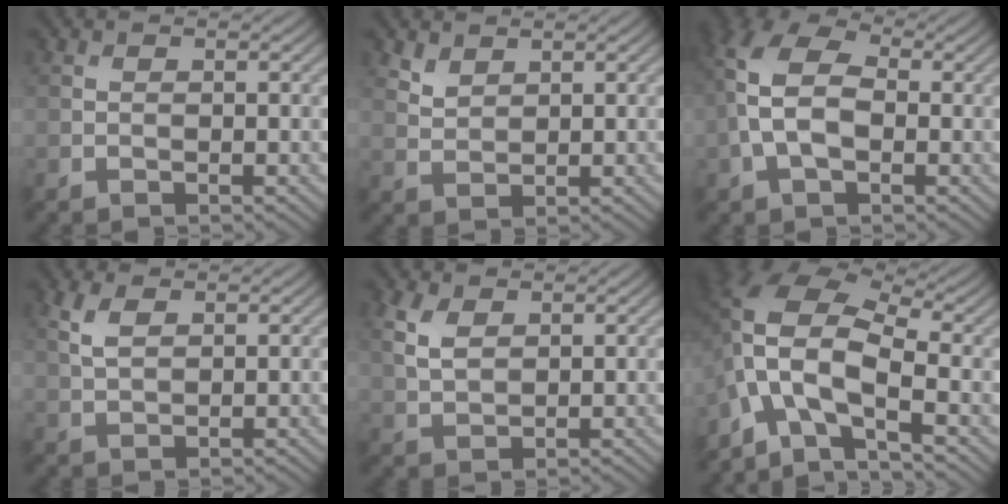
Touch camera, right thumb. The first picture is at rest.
{"total": 2.6, "force": [2.0, 1.3, 1.0], "torque": [-0.029, -0.003, 0.049]}
{"total": 9.3, "force": [-0.3, 5.7, 7.3], "torque": [-0.179, 0.016, -0.018]}
{"total": 3.3, "force": [1.6, 1.6, 2.3], "torque": [-0.065, 0.004, 0.034]}
{"total": 4.2, "force": [1.9, 2.4, 2.9], "torque": [-0.081, 0.003, 0.041]}
{"total": 10.5, "force": [-4.0, 4.6, 8.5], "torque": [-0.183, -0.006, -0.092]}